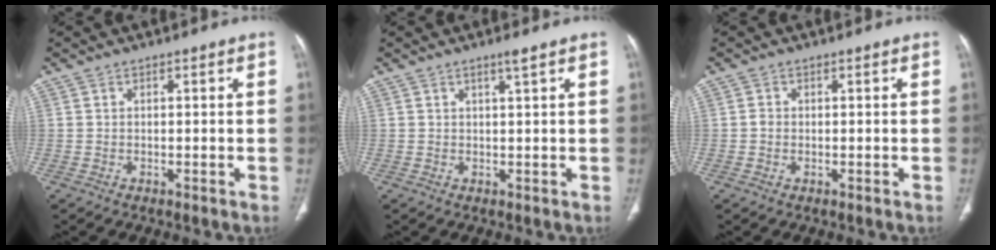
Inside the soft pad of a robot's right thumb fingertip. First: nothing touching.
{"total": 1.7, "force": [1.0, -0.2, 1.3], "torque": [-0.022, -0.008, 0.019]}
{"total": 0.9, "force": [-0.1, 0.8, 0.5], "torque": [-0.006, 0.001, -0.003]}